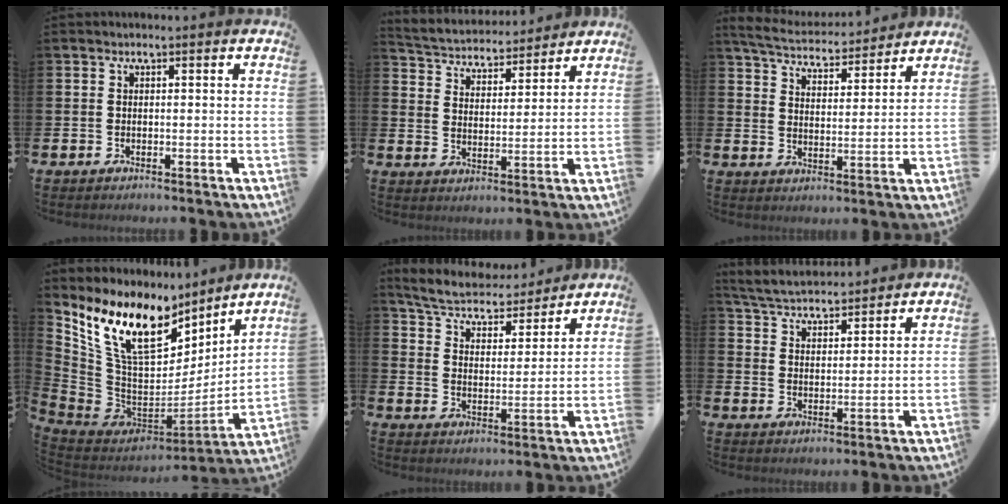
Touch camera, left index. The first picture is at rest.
{"total": 4.5, "force": [4.3, 1.4, 0.1], "torque": [-0.031, -0.038, 0.069]}
{"total": 5.6, "force": [5.4, 1.2, 0.9], "torque": [-0.046, -0.037, 0.094]}
{"total": 15.3, "force": [10.3, 7.5, 8.6], "torque": [-0.223, -0.057, 0.186]}
{"total": 6.6, "force": [6.3, 1.3, 1.3], "torque": [-0.060, -0.046, 0.110]}
{"total": 4.9, "force": [4.9, 0.7, 0.3], "torque": [-0.030, -0.030, 0.086]}